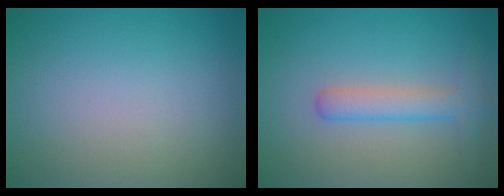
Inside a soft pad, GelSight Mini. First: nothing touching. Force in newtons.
{"total": 3.0, "press": 3.0, "slide": 0.0}